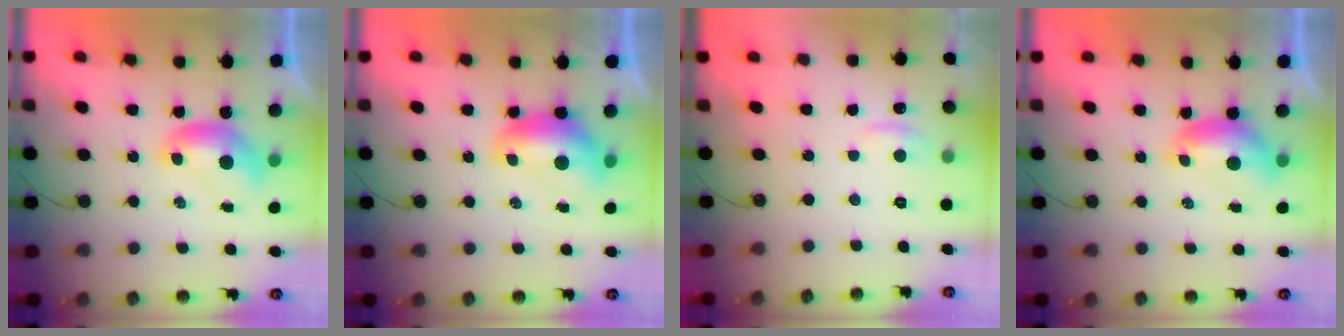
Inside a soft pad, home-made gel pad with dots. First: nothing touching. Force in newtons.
{"total": 1.6, "press": 1.4, "slide": 0.6}
{"total": 0.9, "press": 0.0, "slide": 0.9}
{"total": 0.5, "press": 0.5, "slide": 0.2}